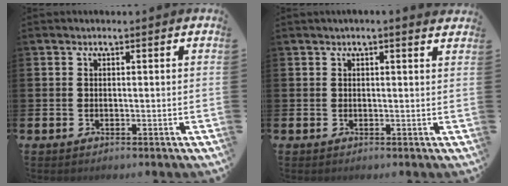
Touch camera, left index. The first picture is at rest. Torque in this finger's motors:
{"motor_torque": [1.03, -1.10, 0.74, 0.17]}